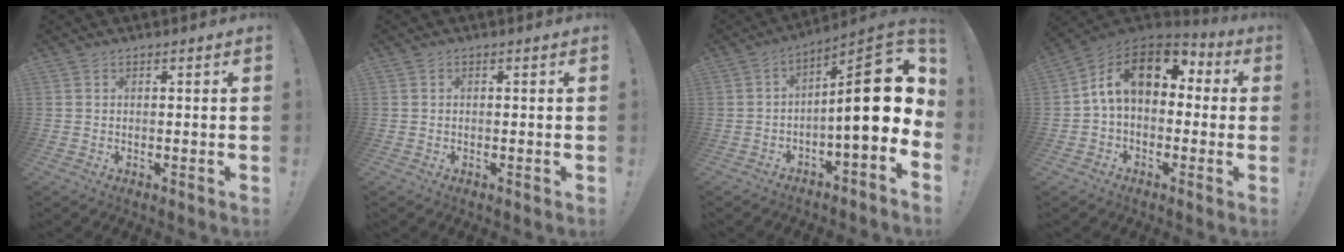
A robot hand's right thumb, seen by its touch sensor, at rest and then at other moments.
{"total": 0.0}
{"total": 17.2, "force": [0.7, 5.0, 16.4], "torque": [-0.228, 0.003, 0.012]}
{"total": 15.6, "force": [4.5, 9.6, 11.4], "torque": [-0.191, 0.003, 0.081]}